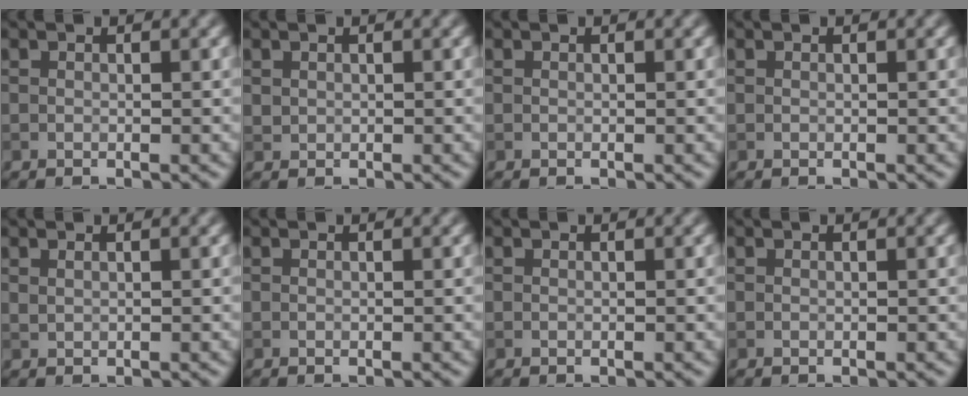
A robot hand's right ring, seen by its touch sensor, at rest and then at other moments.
{"total": 0.7, "force": [0.3, 0.5, 0.2], "torque": [-0.002, -0.002, 0.011]}
{"total": 0.0}
{"total": 0.0}
{"total": 0.5, "force": [0.4, 0.2, 0.2], "torque": [-0.007, -0.001, 0.009]}
{"total": 0.0}
{"total": 0.0}
{"total": 0.0}